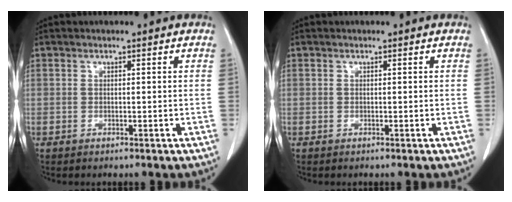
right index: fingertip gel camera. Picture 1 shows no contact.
{"total": 0.0}